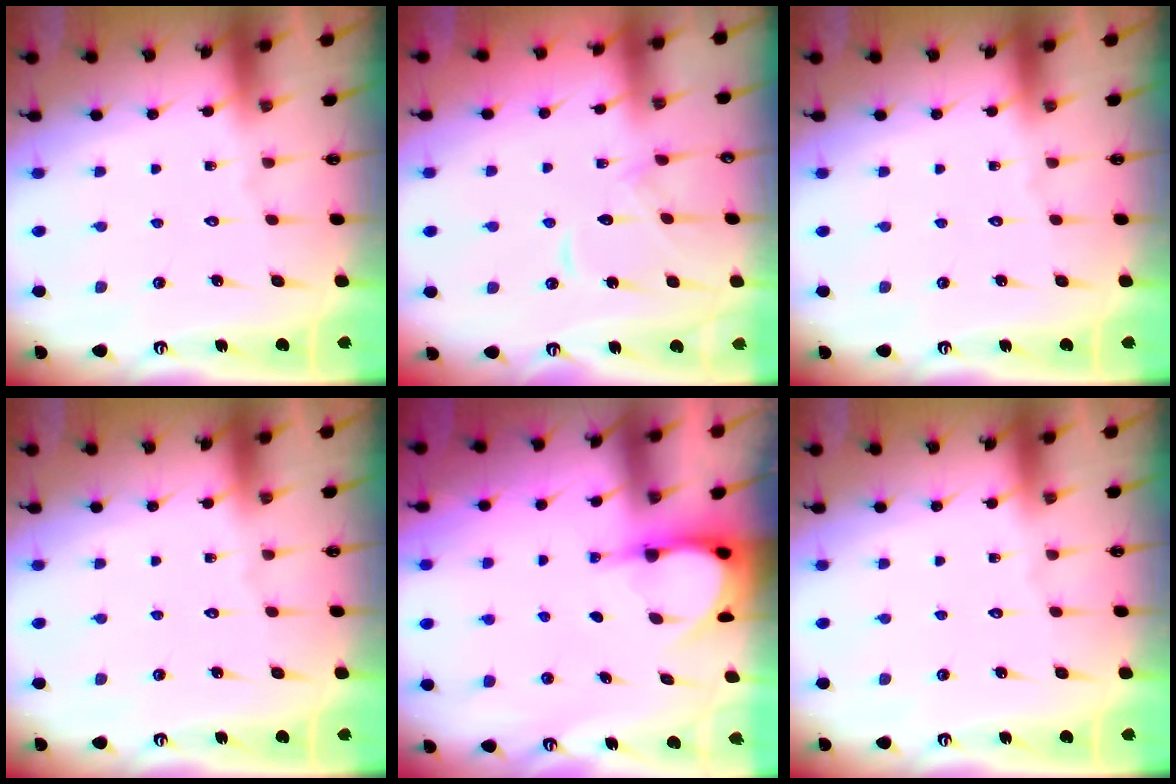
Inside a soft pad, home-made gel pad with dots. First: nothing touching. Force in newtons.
{"total": 10.0, "press": 10.0, "slide": 0.5}
{"total": 0.0}
{"total": 0.0}
{"total": 4.0, "press": 4.0, "slide": 0.3}
{"total": 0.0}